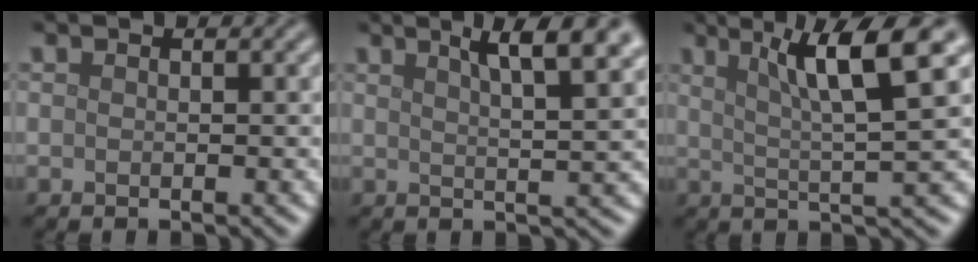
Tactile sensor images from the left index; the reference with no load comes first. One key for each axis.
{"total": 6.8, "fx": 3.9, "fy": 1.8, "fz": 5.3, "tx": -0.044, "ty": 0.023, "tz": 0.044}
{"total": 7.4, "fx": 3.3, "fy": 0.9, "fz": 6.6, "tx": -0.096, "ty": 0.011, "tz": 0.057}